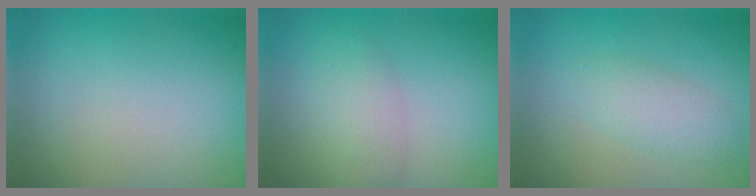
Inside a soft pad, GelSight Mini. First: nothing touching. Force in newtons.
{"total": 2.8, "press": 2.8, "slide": 0.1}
{"total": 2.4, "press": 2.4, "slide": 0.1}